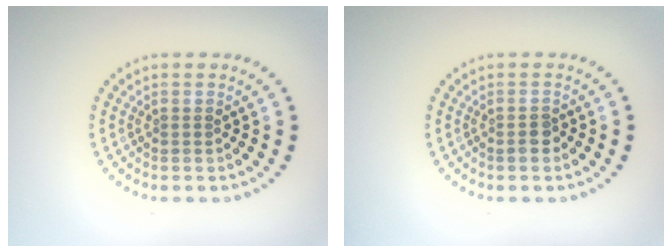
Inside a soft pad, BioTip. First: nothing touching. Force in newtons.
{"total": 1.3, "press": 1.1, "slide": 0.5}